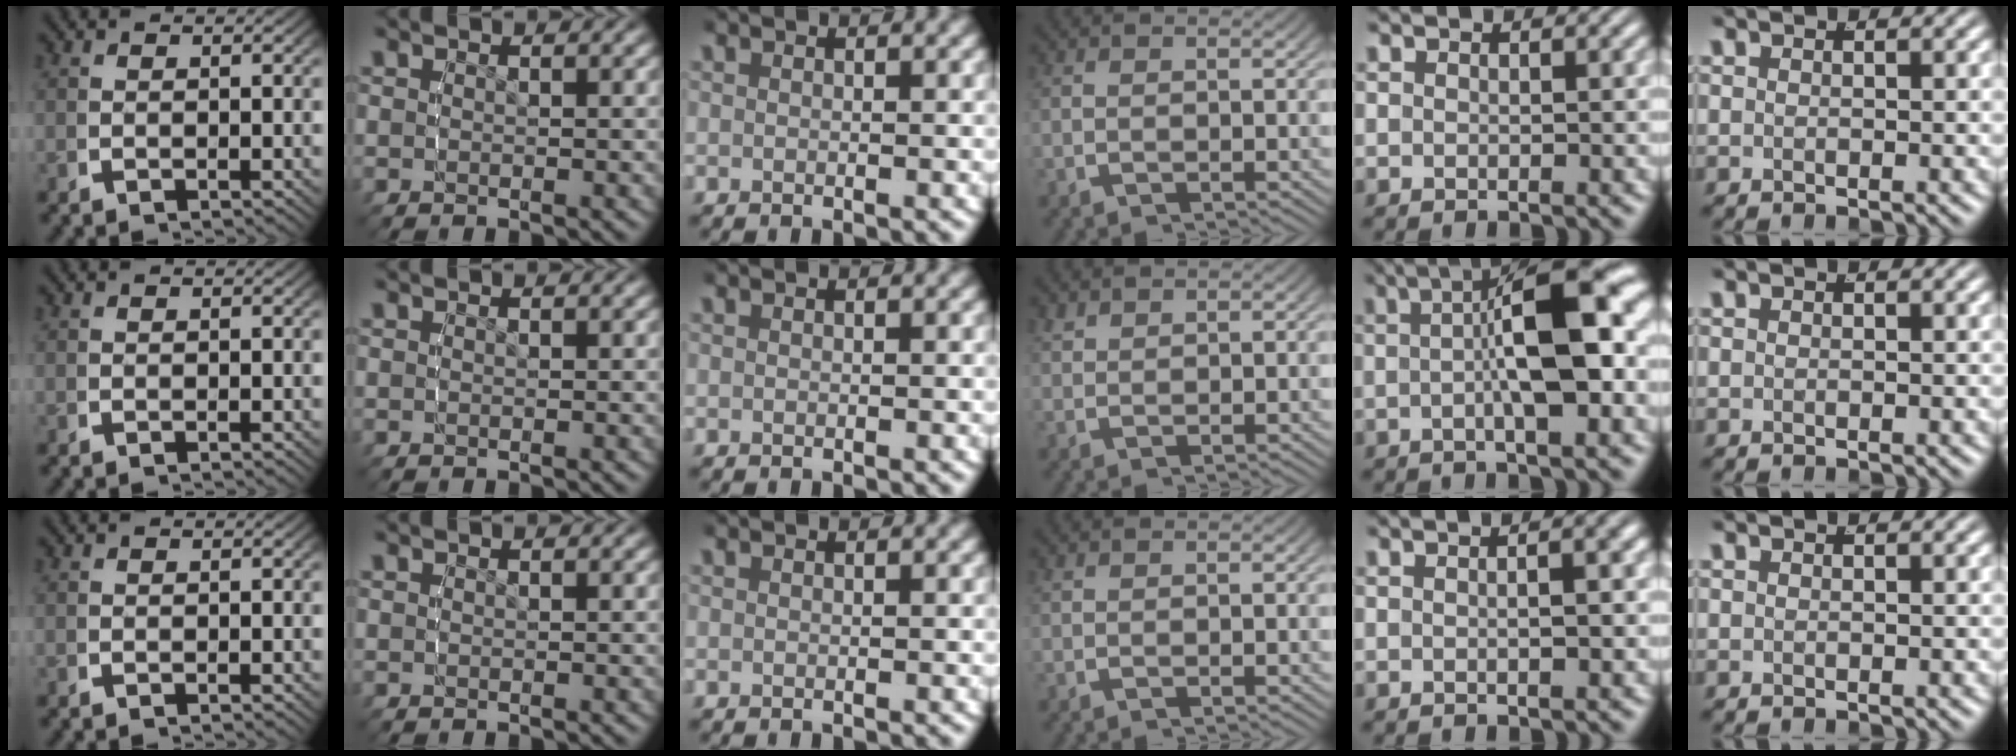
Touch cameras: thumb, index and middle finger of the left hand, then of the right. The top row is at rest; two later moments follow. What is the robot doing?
{"motion": "lift_and_place", "object": "markers"}